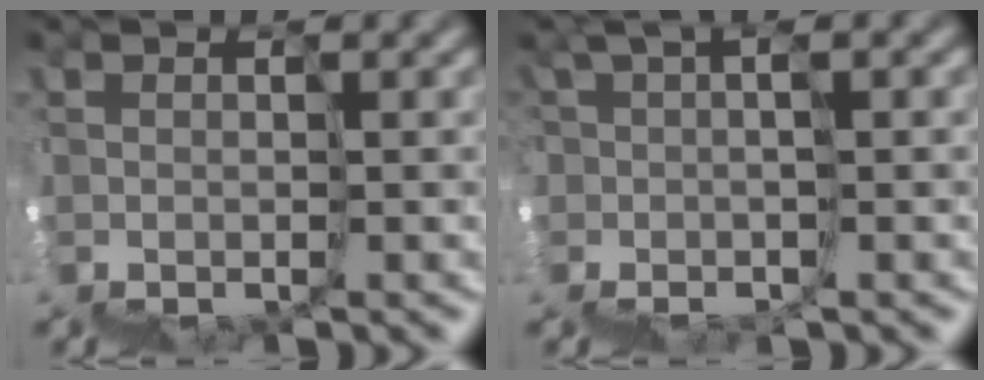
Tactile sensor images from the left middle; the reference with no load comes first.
{"total": 0.7, "force": [0.4, -0.5, 0.2], "torque": [0.002, 0.010, 0.017]}